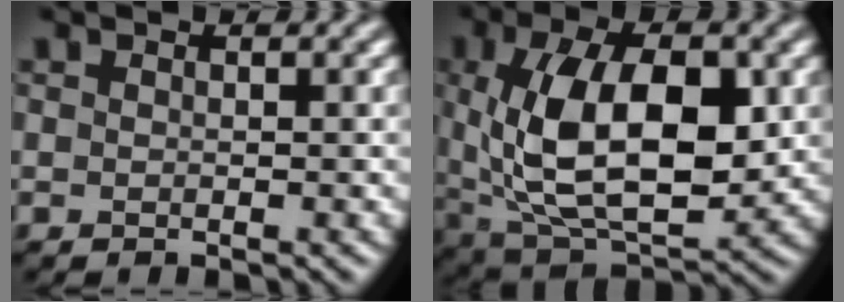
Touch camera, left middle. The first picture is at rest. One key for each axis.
{"total": 11.9, "fx": 1.2, "fy": 6.2, "fz": 10.0, "tx": -0.174, "ty": -0.007, "tz": 0.027}